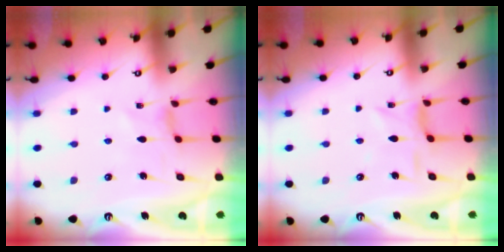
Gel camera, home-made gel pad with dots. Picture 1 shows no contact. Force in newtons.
{"total": 4.3, "press": 4.2, "slide": 0.9}